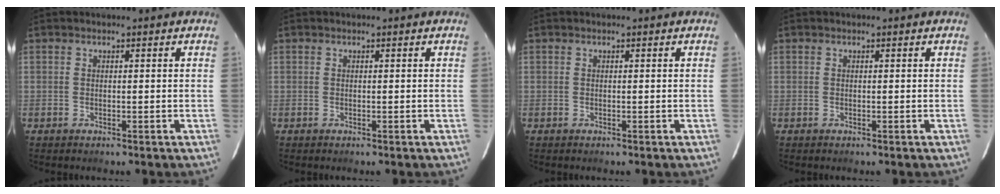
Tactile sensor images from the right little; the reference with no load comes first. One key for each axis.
{"total": 0.0}
{"total": 0.0}
{"total": 0.0}